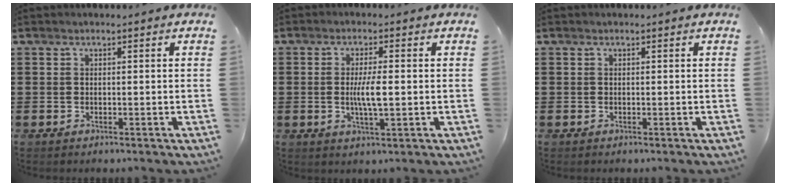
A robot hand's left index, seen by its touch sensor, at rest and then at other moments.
{"total": 4.8, "force": [-0.1, 0.9, 4.7], "torque": [-0.091, -0.002, -0.005]}
{"total": 0.0}